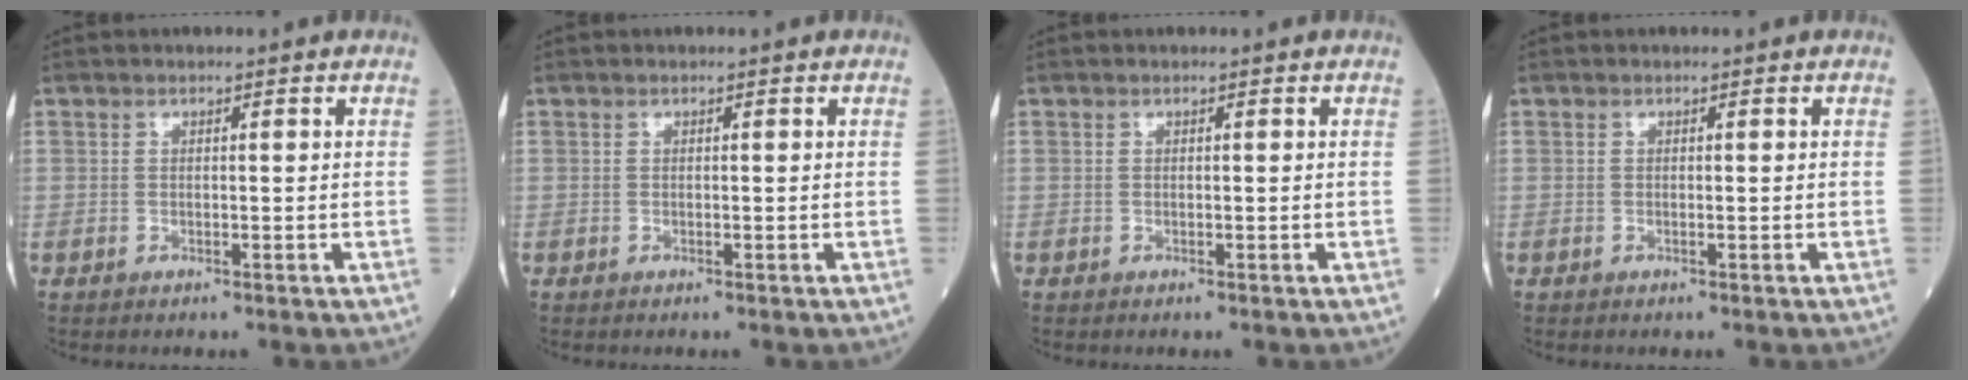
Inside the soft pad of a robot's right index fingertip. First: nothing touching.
{"total": 0.0}
{"total": 0.0}
{"total": 0.0}